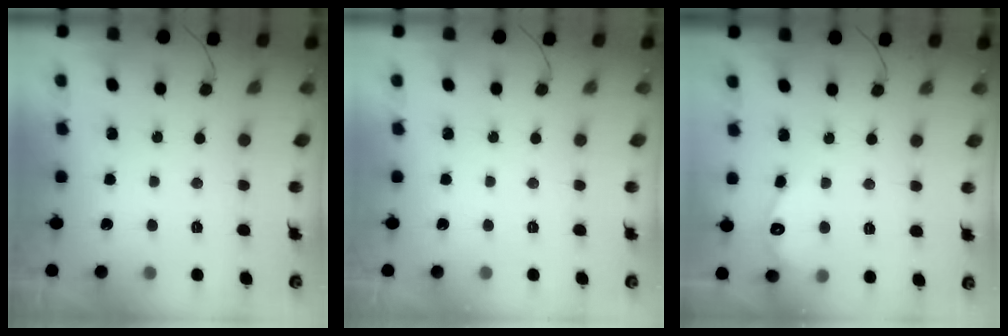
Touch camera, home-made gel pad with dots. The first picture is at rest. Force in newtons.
{"total": 0.0}
{"total": 3.9, "press": 3.9, "slide": 0.4}